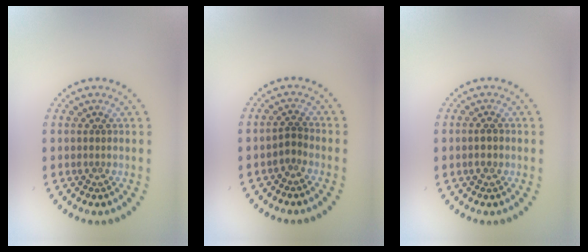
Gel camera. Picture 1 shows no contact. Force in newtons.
{"total": 1.1, "press": 0.8, "slide": 0.8}
{"total": 1.1, "press": 1.0, "slide": 0.2}